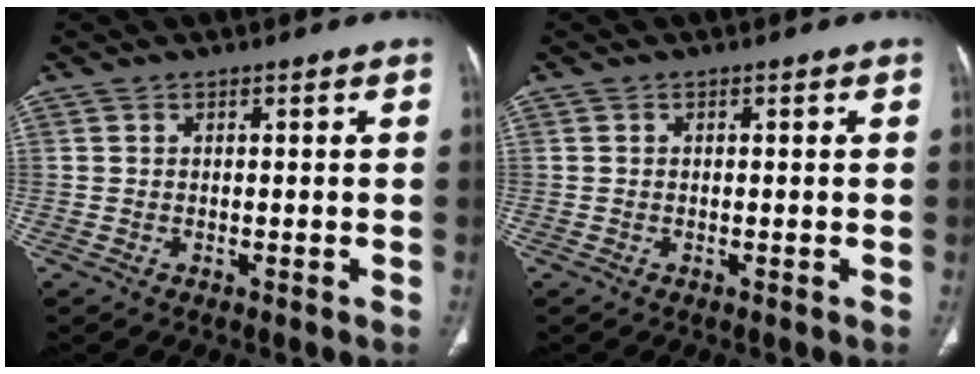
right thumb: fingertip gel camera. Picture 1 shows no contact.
{"total": 0.0}